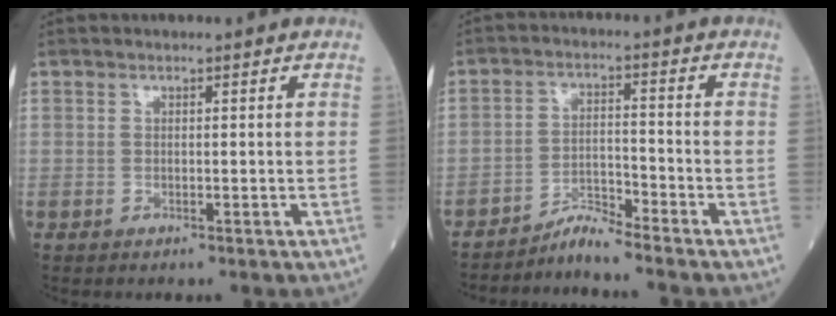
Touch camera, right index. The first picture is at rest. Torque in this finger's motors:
{"motor_torque": [-0.27, -0.21, 0.11, 0.00]}